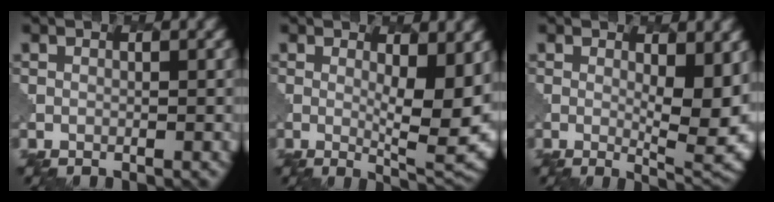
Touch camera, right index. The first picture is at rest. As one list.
[{"total": 7.4, "force": [0.9, 2.2, 7.0], "torque": [-0.105, -0.018, 0.022]}, {"total": 7.1, "force": [0.6, 2.5, 6.6], "torque": [-0.098, -0.015, 0.017]}]